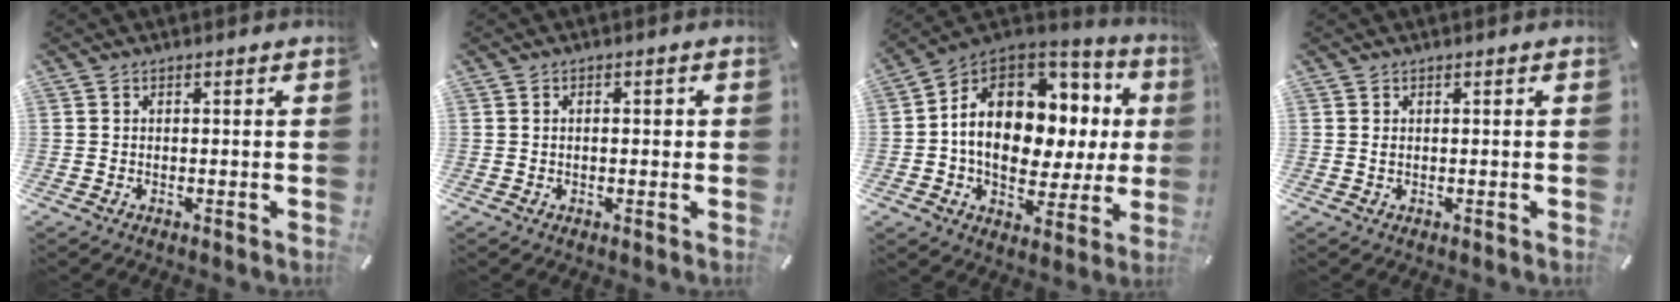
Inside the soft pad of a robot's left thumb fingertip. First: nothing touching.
{"total": 1.9, "force": [-0.1, 1.1, 1.5], "torque": [-0.023, 0.001, -0.005]}
{"total": 16.7, "force": [2.2, 11.9, 11.5], "torque": [-0.189, -0.020, 0.038]}
{"total": 0.6, "force": [0.1, 0.2, 0.5], "torque": [-0.011, 0.000, 0.001]}